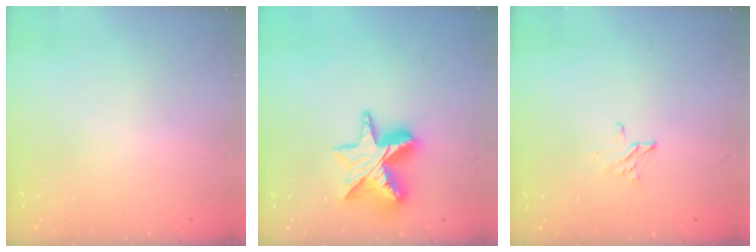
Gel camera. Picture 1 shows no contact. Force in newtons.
{"total": 12.9, "press": 12.9, "slide": 1.1}
{"total": 2.2, "press": 2.2, "slide": 0.2}